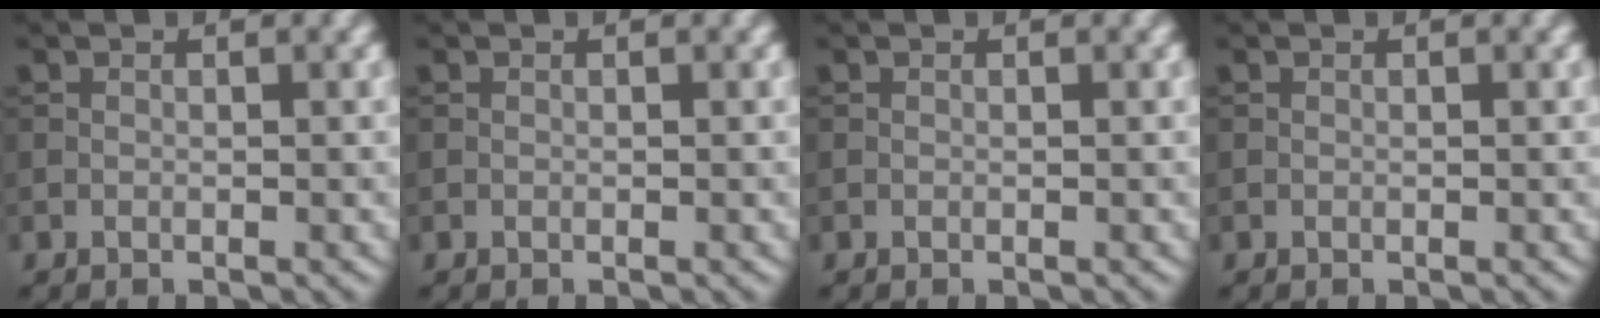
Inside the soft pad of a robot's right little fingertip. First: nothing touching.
{"total": 0.0}
{"total": 0.0}
{"total": 0.0}